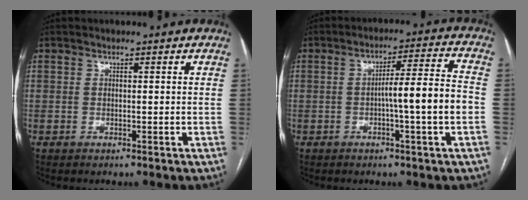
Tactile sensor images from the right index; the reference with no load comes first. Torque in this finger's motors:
{"motor_torque": [1.35, -0.23, 0.54, 0.12]}